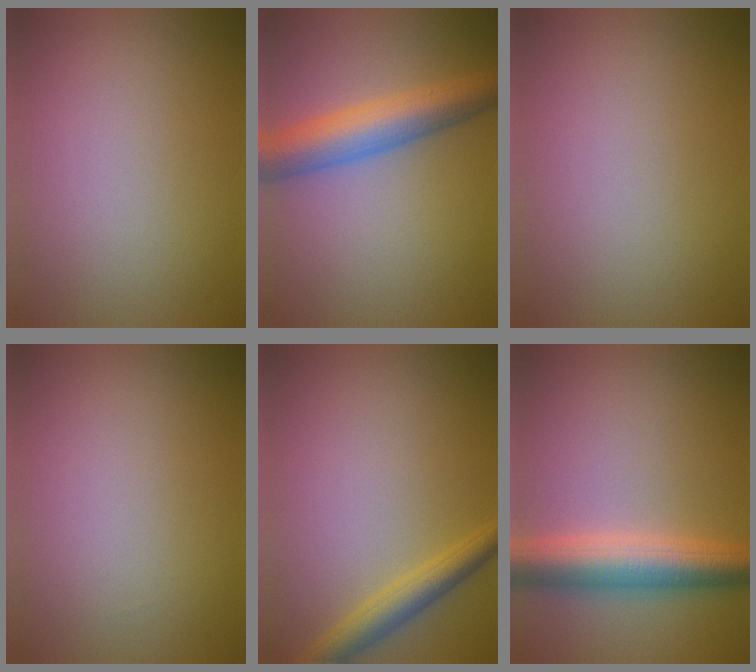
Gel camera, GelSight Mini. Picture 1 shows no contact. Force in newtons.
{"total": 6.2, "press": 6.2, "slide": 0.2}
{"total": 0.0}
{"total": 0.0}
{"total": 2.8, "press": 2.8, "slide": 0.1}
{"total": 6.1, "press": 6.1, "slide": 0.1}